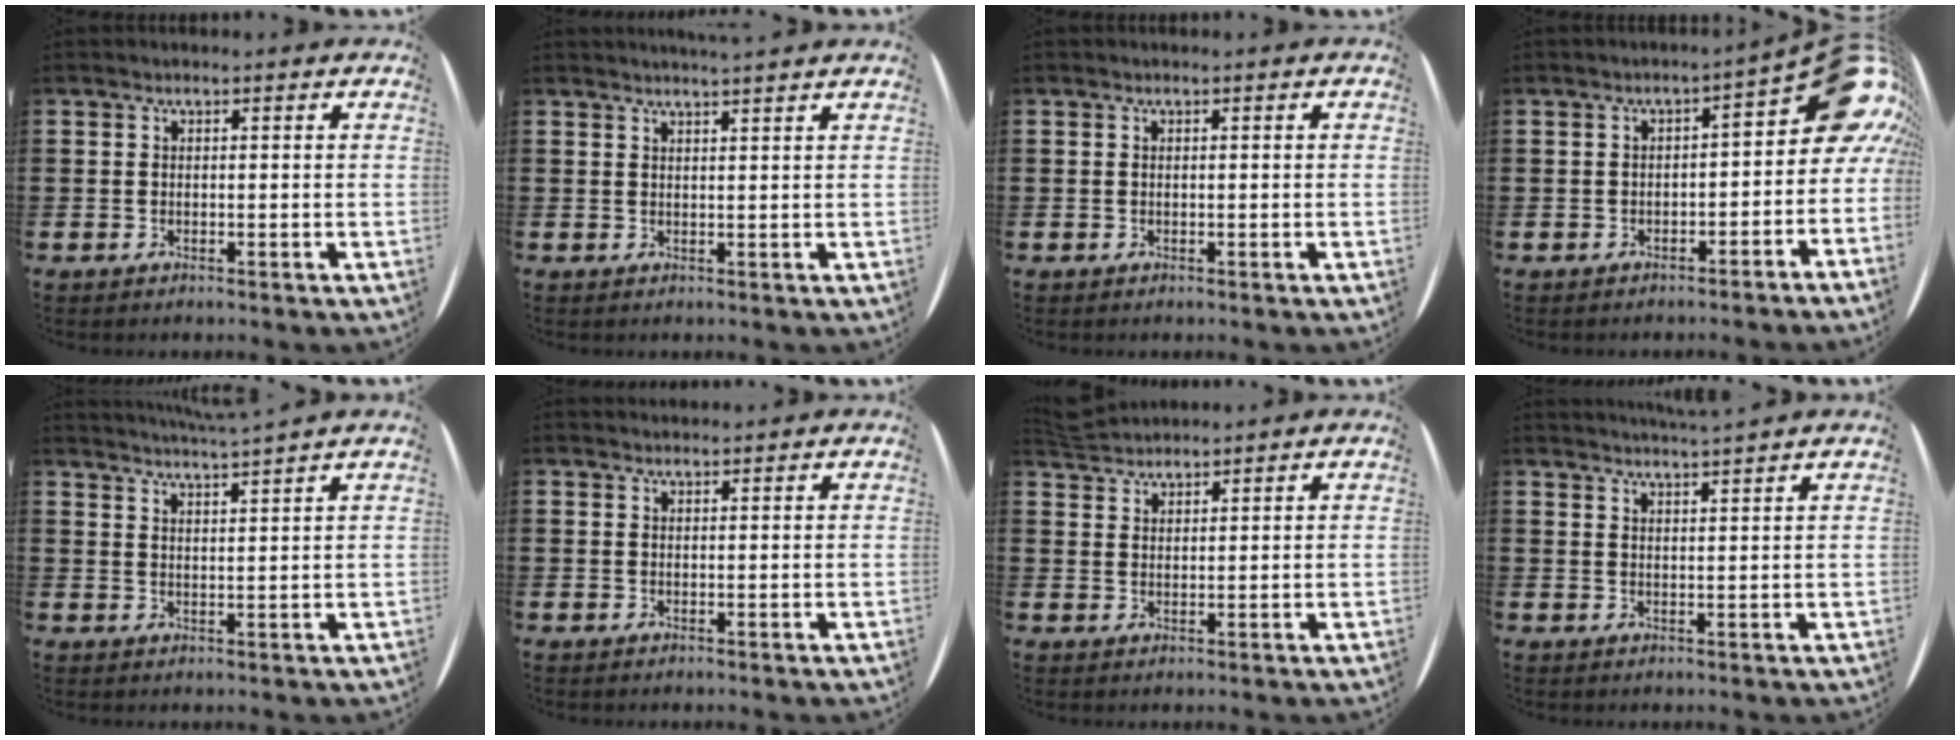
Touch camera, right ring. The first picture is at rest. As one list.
[{"total": 1.5, "force": [1.4, -0.6, 0.0], "torque": [0.003, -0.004, 0.026]}, {"total": 0.0}, {"total": 6.5, "force": [1.3, 3.3, 5.5], "torque": [-0.069, -0.015, 0.012]}, {"total": 3.2, "force": [3.0, -1.2, 0.1], "torque": [-0.006, -0.021, 0.052]}, {"total": 0.9, "force": [0.9, -0.1, -0.1], "torque": [0.003, 0.002, 0.017]}, {"total": 2.8, "force": [2.7, -0.3, -0.5], "torque": [0.002, -0.006, 0.054]}, {"total": 2.4, "force": [2.2, -0.8, -0.1], "torque": [0.001, -0.014, 0.042]}]